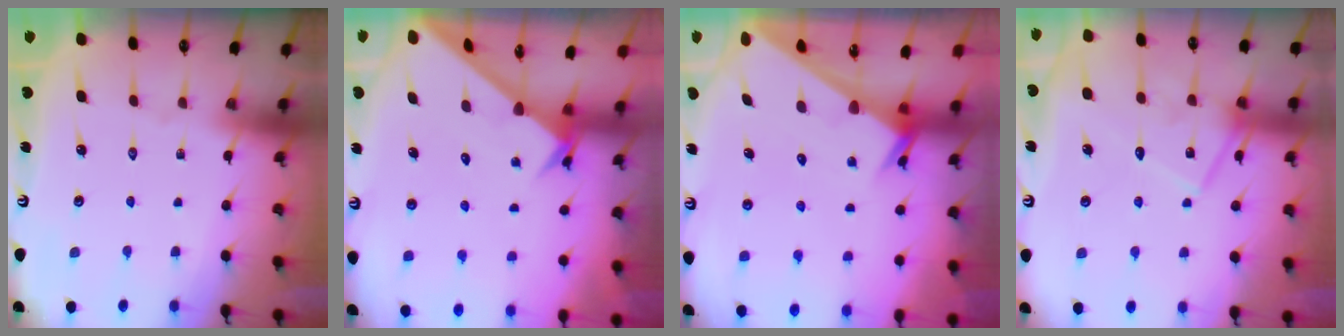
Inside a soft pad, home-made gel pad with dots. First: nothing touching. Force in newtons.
{"total": 3.3, "press": 3.3, "slide": 0.2}
{"total": 2.0, "press": 2.0, "slide": 0.2}
{"total": 12.9, "press": 12.8, "slide": 0.9}